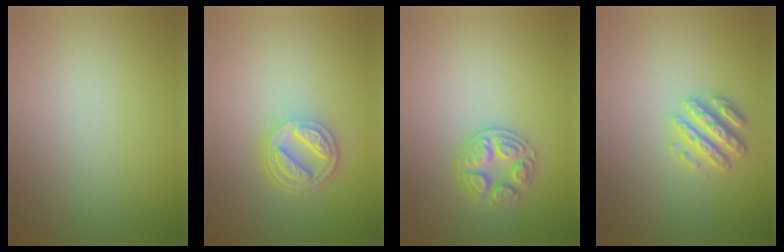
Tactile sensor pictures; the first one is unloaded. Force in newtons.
{"total": 4.3, "press": 3.2, "slide": 2.8}
{"total": 2.5, "press": 2.4, "slide": 0.6}
{"total": 2.8, "press": 2.7, "slide": 0.8}